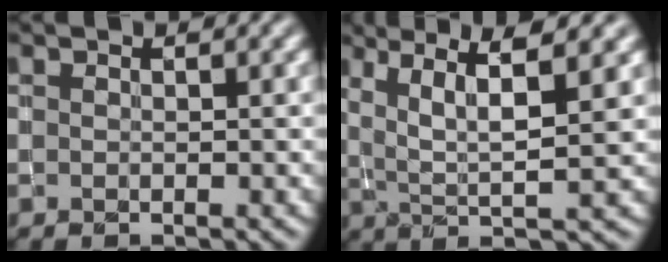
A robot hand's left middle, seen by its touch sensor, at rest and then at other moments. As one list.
[{"total": 6.1, "force": [2.2, 1.0, 5.6], "torque": [-0.094, 0.002, 0.043]}]